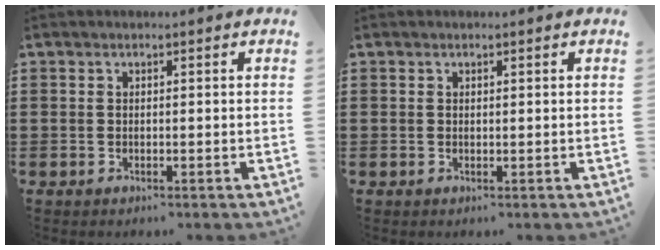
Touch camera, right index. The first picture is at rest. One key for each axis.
{"total": 0.0}